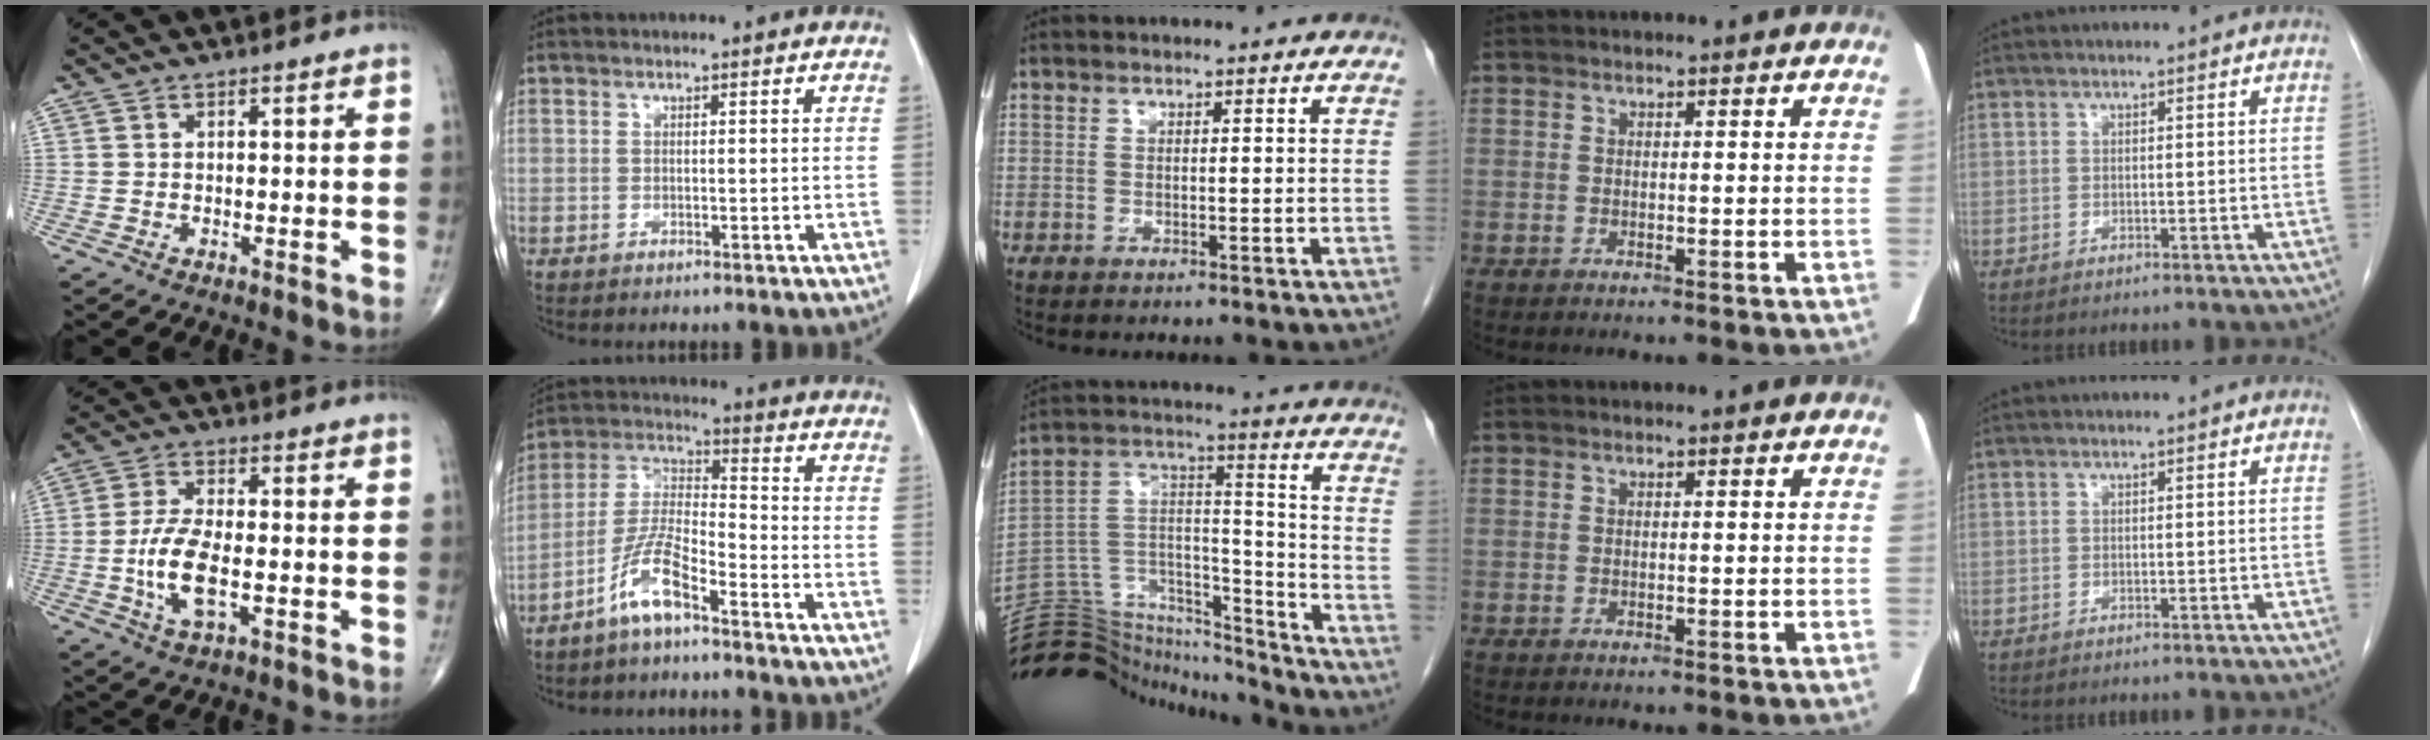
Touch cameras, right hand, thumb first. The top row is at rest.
{"thumb": {"total": 9.0, "force": [-1.9, 3.7, 8.0], "torque": [-0.166, 0.004, -0.035]}, "index": {"total": 8.4, "force": [-5.5, 1.4, 6.2], "torque": [-0.135, -0.001, -0.113]}, "middle": {"total": 22.2, "force": [-21.2, 4.8, 4.3], "torque": [-0.102, 0.049, -0.339]}}